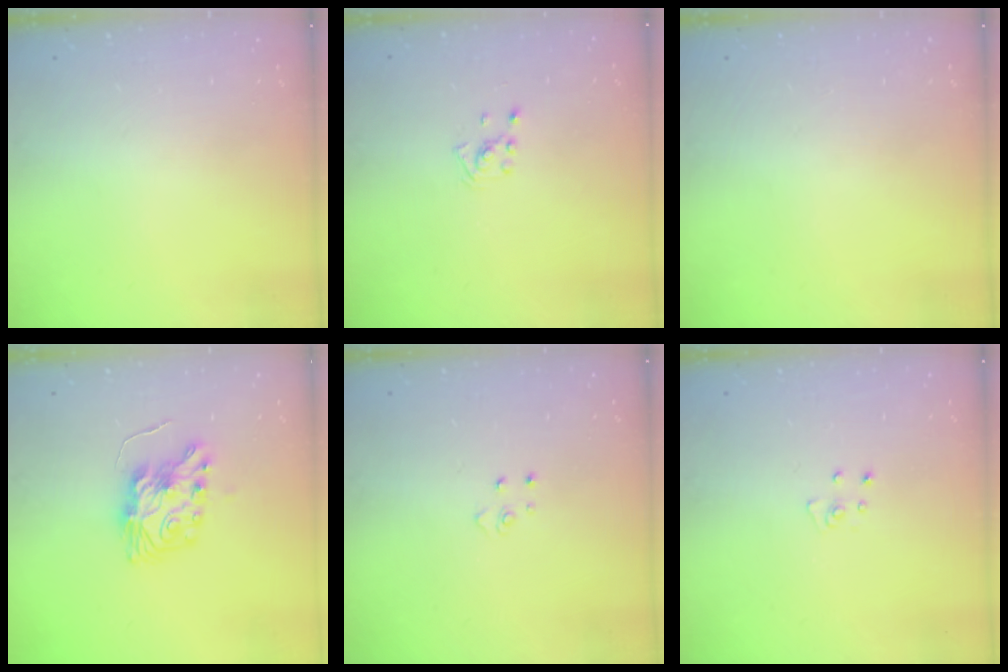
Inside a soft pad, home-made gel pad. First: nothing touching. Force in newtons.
{"total": 2.0, "press": 2.0, "slide": 0.6}
{"total": 0.0}
{"total": 8.5, "press": 8.4, "slide": 0.4}
{"total": 2.6, "press": 2.6, "slide": 0.3}
{"total": 3.9, "press": 3.9, "slide": 0.3}